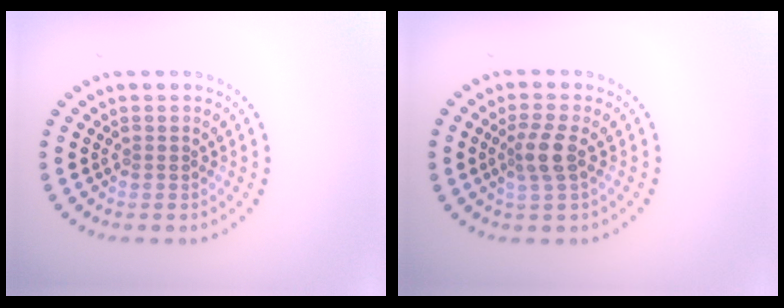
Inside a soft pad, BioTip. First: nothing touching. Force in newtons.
{"total": 2.3, "press": 2.0, "slide": 1.2}